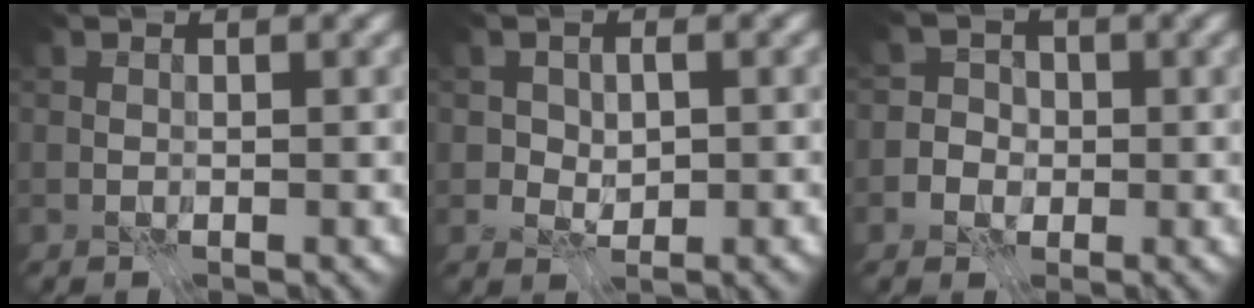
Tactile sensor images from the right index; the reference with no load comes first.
{"total": 1.7, "force": [-0.2, 1.3, 1.2], "torque": [-0.019, -0.004, -0.005]}
{"total": 3.5, "force": [-0.8, 3.3, 0.8], "torque": [0.018, 0.020, -0.038]}